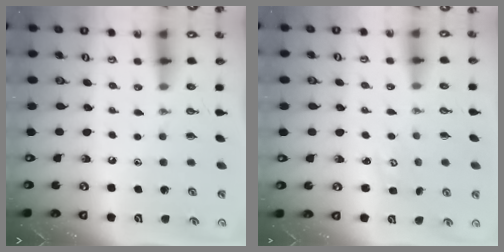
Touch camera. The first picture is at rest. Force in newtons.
{"total": 1.7, "press": 1.7, "slide": 0.2}